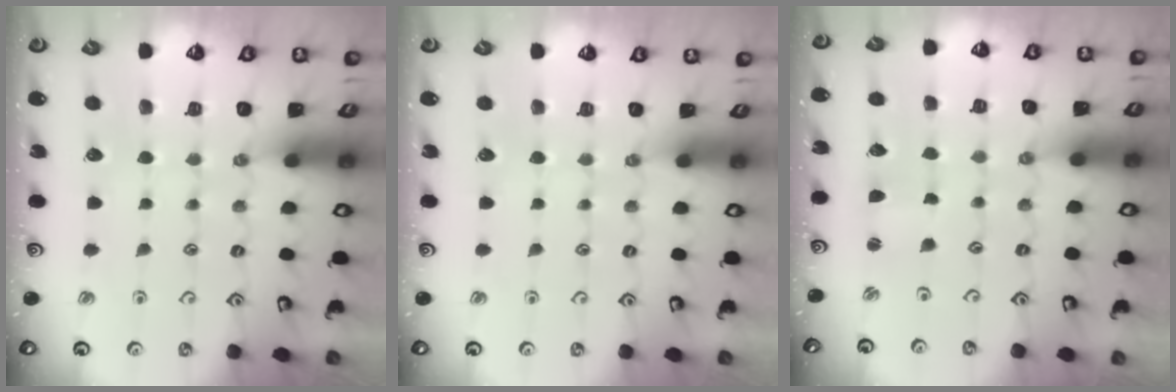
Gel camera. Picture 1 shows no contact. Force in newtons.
{"total": 0.0}
{"total": 1.6, "press": 1.6, "slide": 0.2}